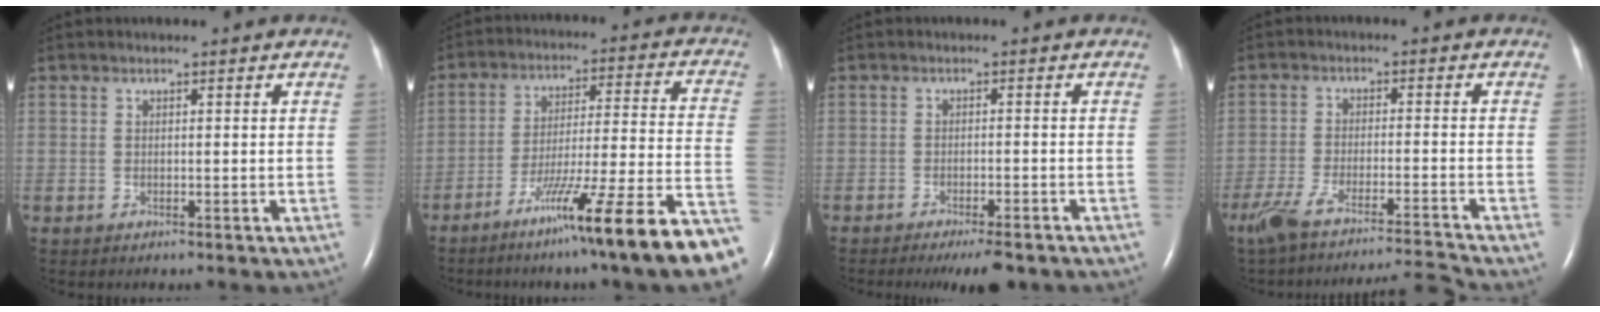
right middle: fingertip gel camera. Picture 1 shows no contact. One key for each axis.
{"total": 21.4, "fx": -15.1, "fy": -1.2, "fz": 15.1, "tx": -0.167, "ty": -0.012, "tz": -0.233}
{"total": 6.4, "fx": -5.2, "fy": 1.0, "fz": 3.6, "tx": -0.038, "ty": -0.009, "tz": -0.074}
{"total": 11.5, "fx": -10.6, "fy": -1.7, "fz": 4.2, "tx": -0.068, "ty": 0.000, "tz": -0.177}